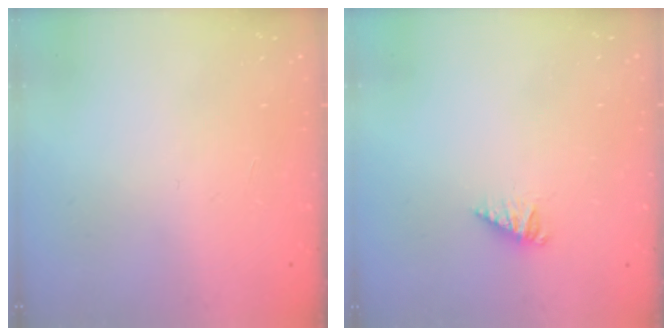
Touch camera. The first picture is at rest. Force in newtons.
{"total": 1.7, "press": 1.7, "slide": 0.2}